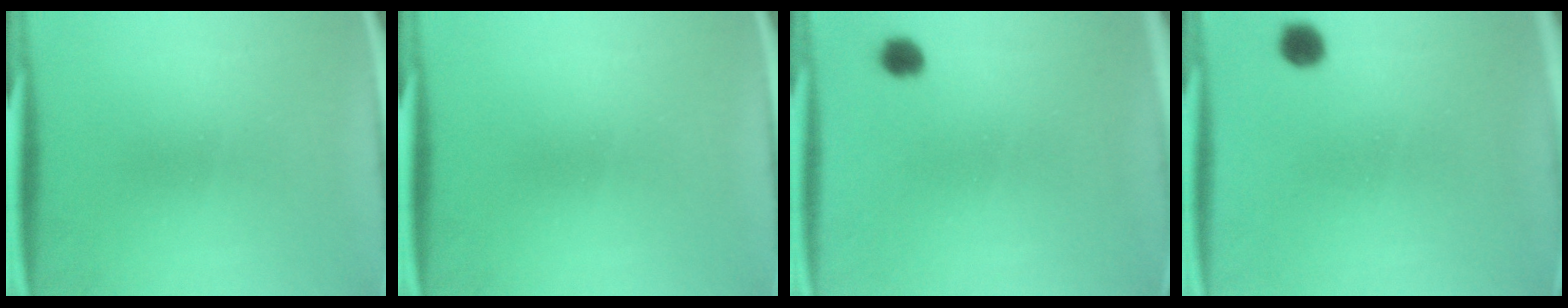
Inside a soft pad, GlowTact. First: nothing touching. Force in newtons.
{"total": 0.0}
{"total": 2.6}
{"total": 3.2}